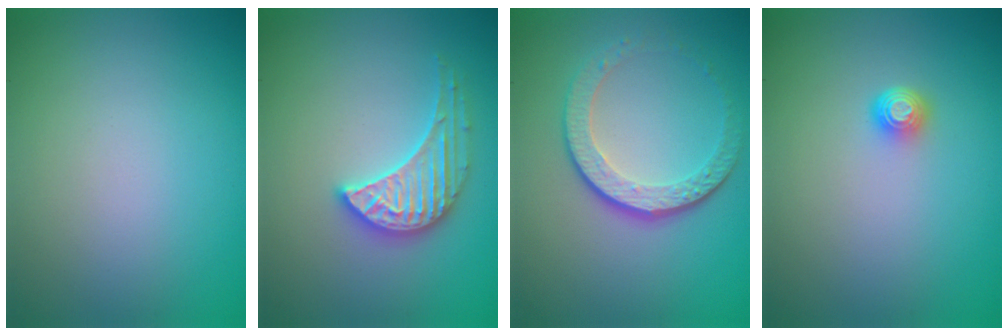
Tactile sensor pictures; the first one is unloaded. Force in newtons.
{"total": 3.9, "press": 3.9, "slide": 0.5}
{"total": 4.5, "press": 3.1, "slide": 3.3}
{"total": 1.5, "press": 1.1, "slide": 1.0}